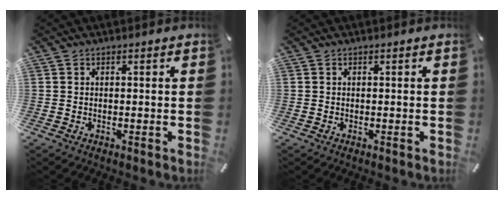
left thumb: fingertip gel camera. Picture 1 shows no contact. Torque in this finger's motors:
{"motor_torque": [-0.17, -0.40, 0.01, 0.11, 0.04]}